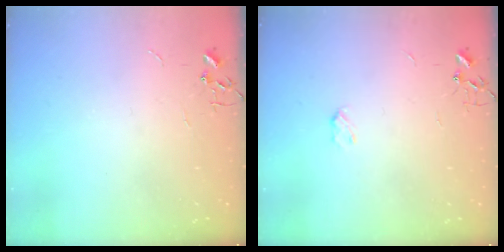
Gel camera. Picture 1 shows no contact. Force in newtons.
{"total": 2.8, "press": 2.8, "slide": 0.5}